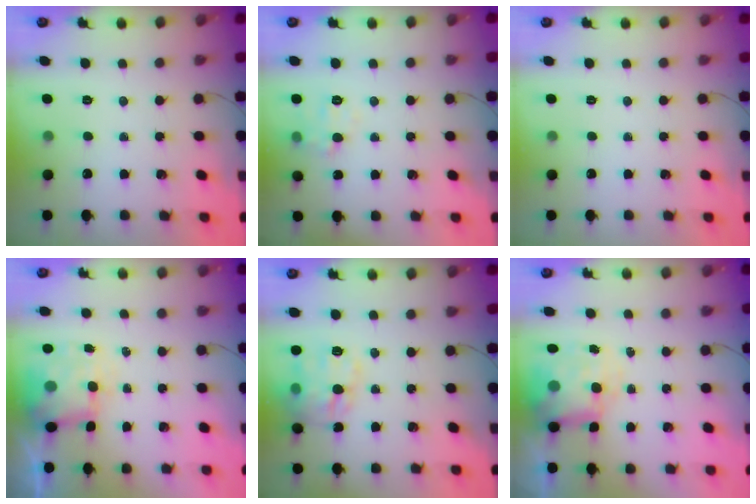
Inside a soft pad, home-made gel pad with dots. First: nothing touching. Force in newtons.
{"total": 6.4, "press": 6.3, "slide": 1.0}
{"total": 0.0}
{"total": 6.6, "press": 6.4, "slide": 1.4}
{"total": 13.8, "press": 13.7, "slide": 1.2}
{"total": 7.5, "press": 7.3, "slide": 1.3}